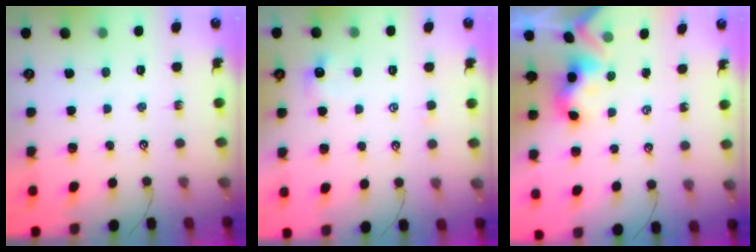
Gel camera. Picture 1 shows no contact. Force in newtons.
{"total": 0.6, "press": 0.2, "slide": 0.6}
{"total": 3.6, "press": 3.6, "slide": 0.2}